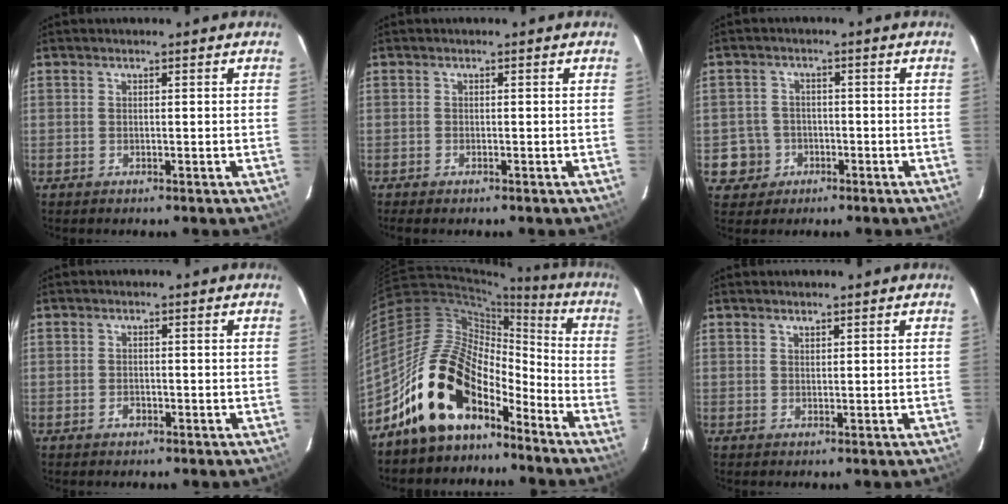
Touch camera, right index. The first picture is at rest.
{"total": 0.9, "force": [-0.8, 0.3, 0.4], "torque": [-0.010, -0.004, -0.016]}
{"total": 5.8, "force": [-1.8, 5.5, 0.5], "torque": [-0.022, 0.023, -0.023]}
{"total": 1.6, "force": [-0.8, 1.2, 0.6], "torque": [-0.011, 0.002, -0.012]}
{"total": 17.7, "force": [-12.1, 9.2, 9.0], "torque": [-0.170, 0.027, -0.212]}
{"total": 0.8, "force": [0.7, 0.3, 0.1], "torque": [-0.002, 0.001, 0.013]}